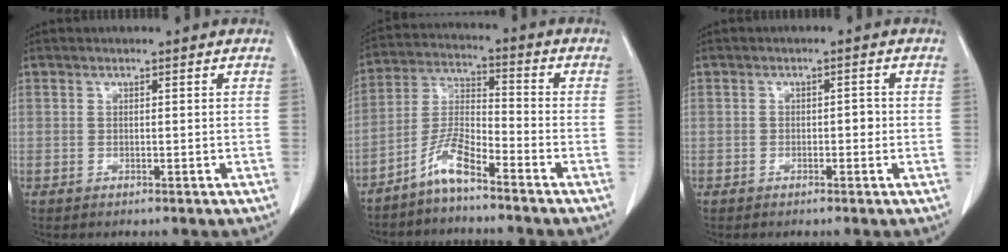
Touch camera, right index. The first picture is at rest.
{"total": 6.6, "force": [-5.0, 0.6, 4.2], "torque": [-0.099, -0.005, -0.104]}
{"total": 1.5, "force": [-0.3, 0.8, 1.3], "torque": [-0.012, 0.007, -0.005]}